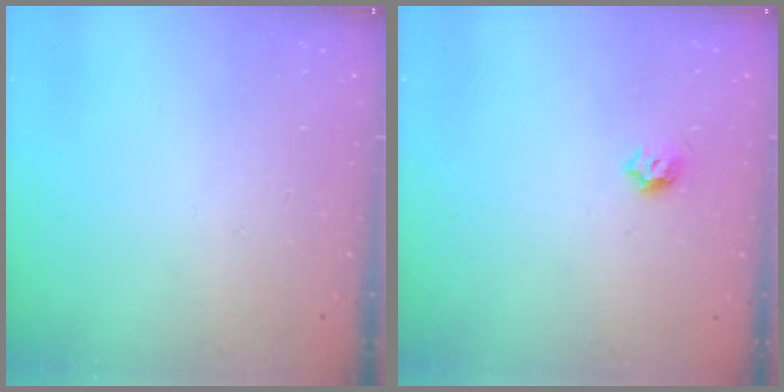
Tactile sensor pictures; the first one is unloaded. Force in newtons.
{"total": 4.1, "press": 4.0, "slide": 0.7}